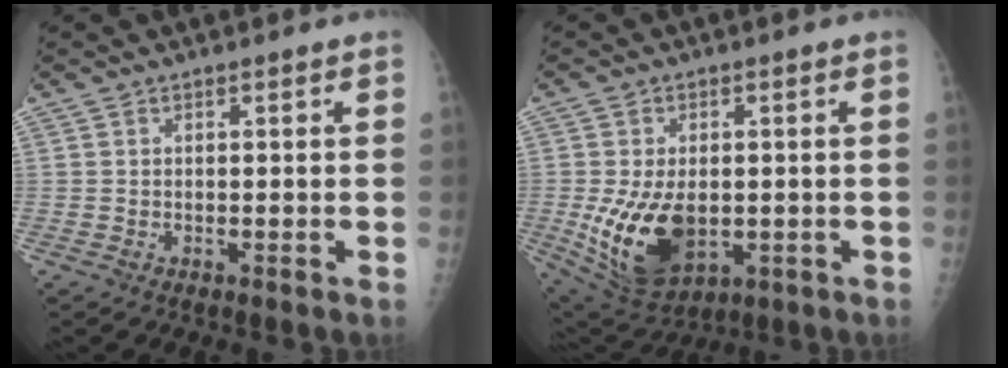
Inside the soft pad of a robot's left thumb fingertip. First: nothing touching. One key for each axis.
{"total": 14.0, "fx": -2.2, "fy": 8.5, "fz": 10.8, "tx": -0.186, "ty": -0.010, "tz": -0.014}